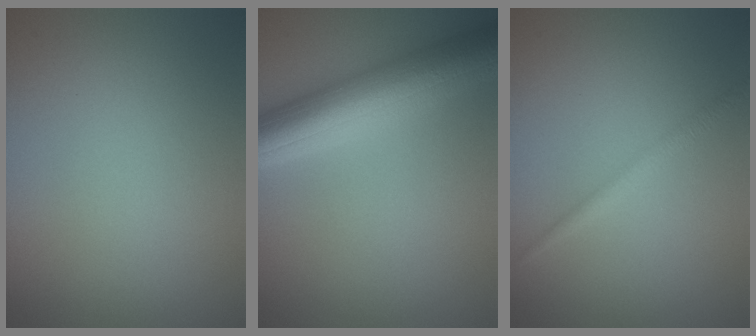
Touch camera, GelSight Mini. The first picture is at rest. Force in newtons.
{"total": 8.6, "press": 8.6, "slide": 0.5}
{"total": 1.4, "press": 1.4, "slide": 0.0}